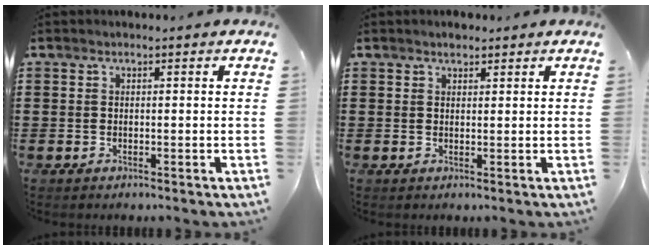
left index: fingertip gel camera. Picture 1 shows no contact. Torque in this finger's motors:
{"motor_torque": [0.44, -0.42, 0.03, 0.00]}